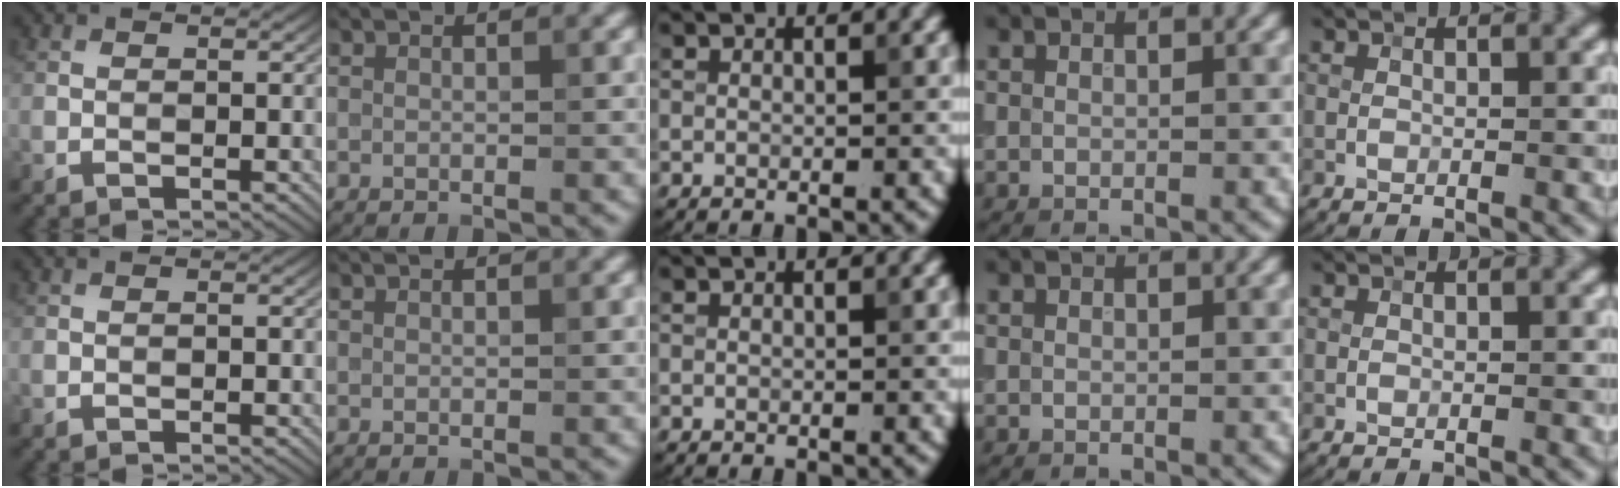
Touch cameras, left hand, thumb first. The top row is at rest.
{}